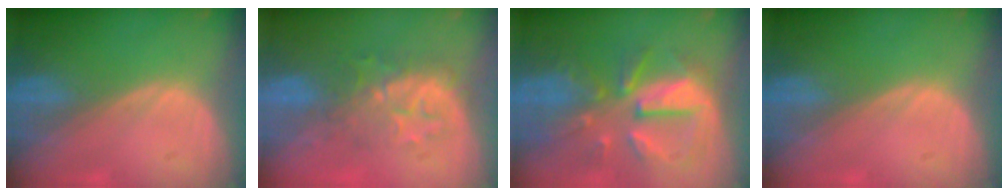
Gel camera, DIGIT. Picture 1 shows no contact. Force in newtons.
{"total": 7.8, "press": 7.6, "slide": 1.9}
{"total": 10.1, "press": 9.2, "slide": 4.3}
{"total": 0.0}